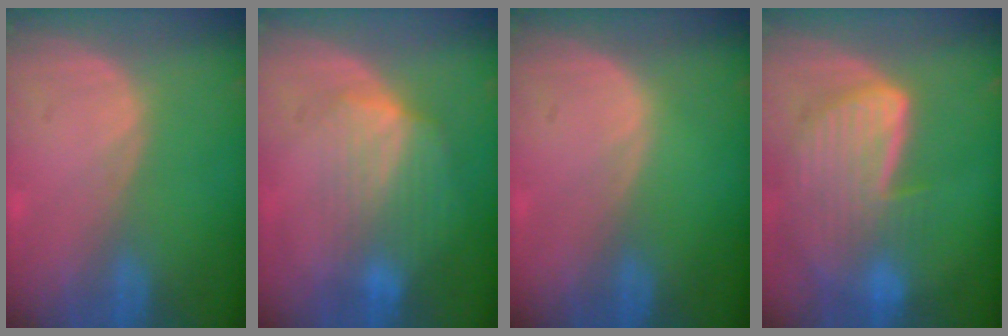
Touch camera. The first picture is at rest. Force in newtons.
{"total": 7.4, "press": 6.7, "slide": 3.0}
{"total": 0.0}
{"total": 9.1, "press": 8.0, "slide": 4.3}